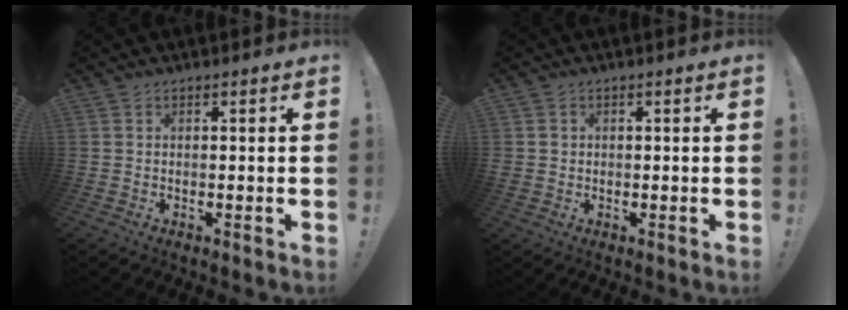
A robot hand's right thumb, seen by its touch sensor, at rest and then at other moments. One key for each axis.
{"total": 1.9, "fx": 0.3, "fy": 1.8, "fz": 0.3, "tx": 0.003, "ty": 0.000, "tz": 0.004}